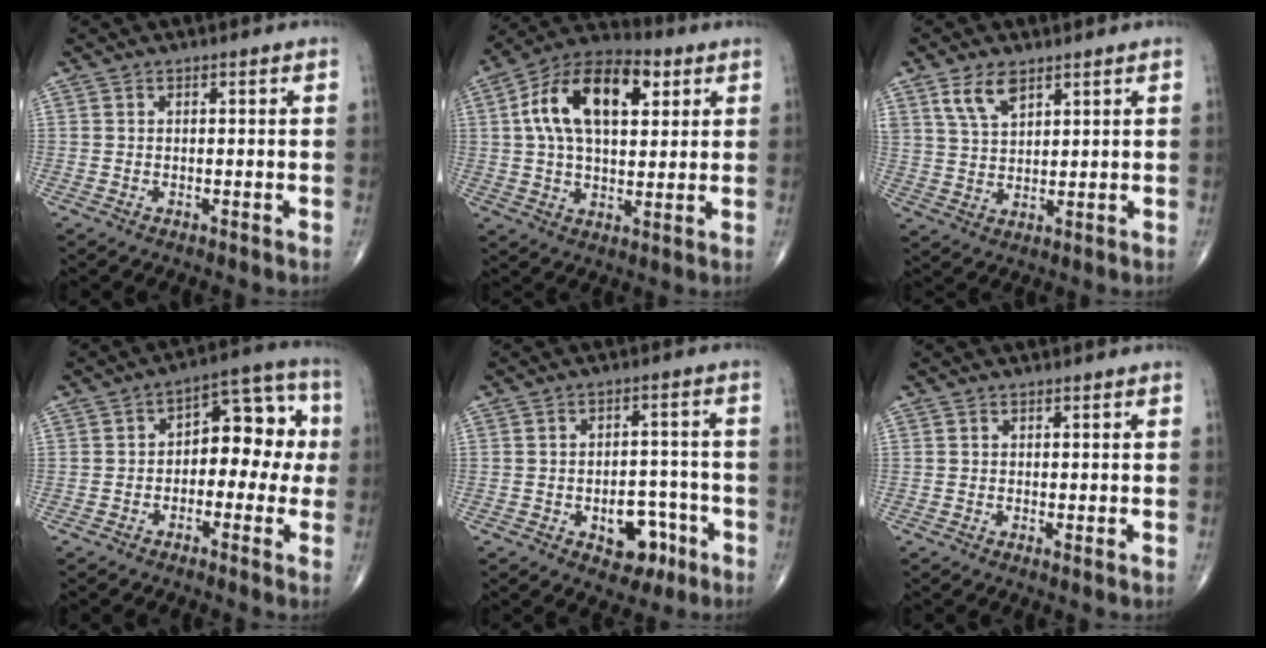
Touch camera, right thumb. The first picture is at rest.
{"total": 17.7, "force": [5.1, 9.8, 13.9], "torque": [-0.221, 0.014, 0.078]}
{"total": 6.2, "force": [3.8, 3.1, 3.8], "torque": [-0.066, -0.018, 0.079]}
{"total": 11.4, "force": [-0.4, 7.0, 9.0], "torque": [-0.073, 0.049, -0.018]}
{"total": 8.2, "force": [-3.7, 5.2, 5.1], "torque": [-0.036, 0.034, -0.045]}
{"total": 0.7, "force": [-0.1, 0.1, 0.7], "torque": [-0.016, -0.004, -0.004]}